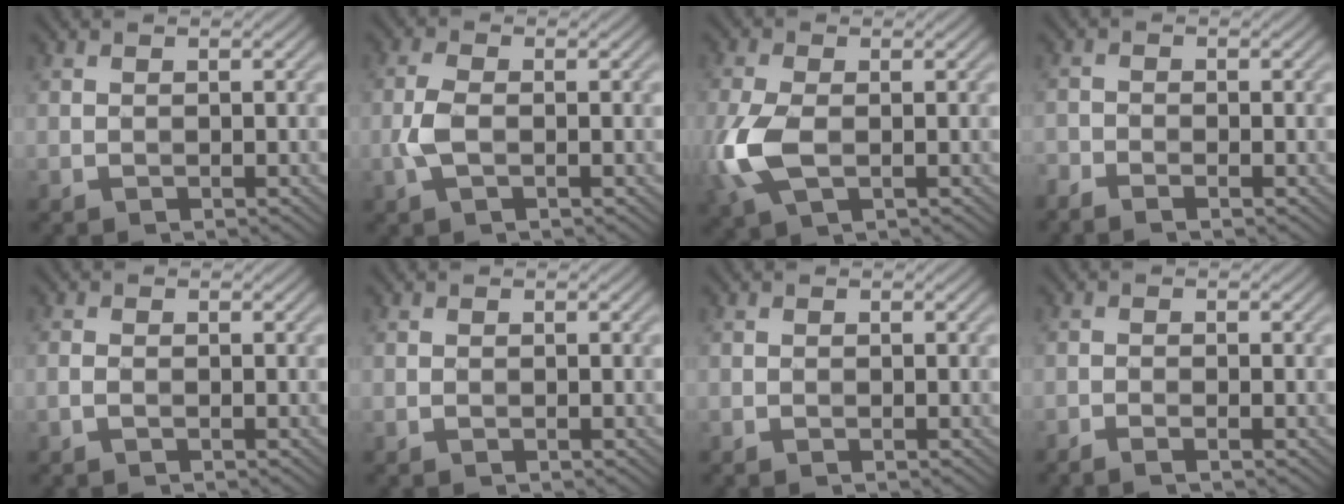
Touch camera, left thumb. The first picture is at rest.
{"total": 3.0, "force": [-0.7, 1.3, 2.6], "torque": [-0.069, 0.001, -0.020]}
{"total": 6.6, "force": [-1.2, 3.6, 5.5], "torque": [-0.150, -0.005, -0.025]}
{"total": 1.9, "force": [-1.7, 0.2, 0.9], "torque": [-0.022, -0.007, -0.041]}
{"total": 0.6, "force": [-0.4, 0.2, 0.4], "torque": [-0.013, 0.001, -0.011]}
{"total": 0.0}
{"total": 0.0}
{"total": 1.5, "force": [-1.0, 0.1, 1.1], "torque": [-0.018, 0.003, -0.025]}